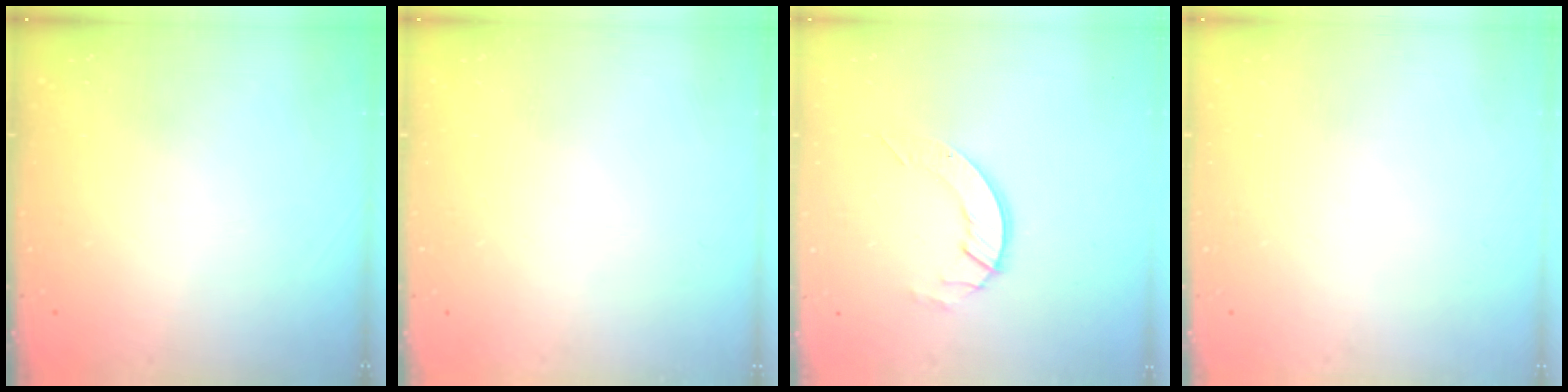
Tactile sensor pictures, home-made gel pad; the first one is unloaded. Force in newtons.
{"total": 0.0}
{"total": 6.1, "press": 6.1, "slide": 0.5}
{"total": 0.0}